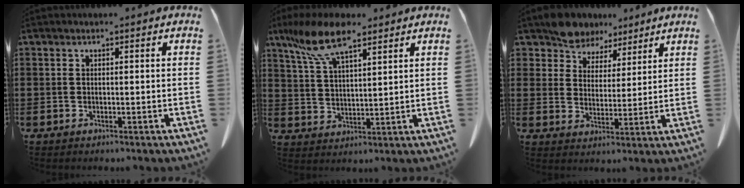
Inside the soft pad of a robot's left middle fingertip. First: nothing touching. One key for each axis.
{"total": 9.6, "fx": 6.6, "fy": 2.9, "fz": 6.3, "tx": -0.146, "ty": -0.008, "tz": 0.120}
{"total": 7.1, "fx": 6.3, "fy": 3.3, "fz": 0.7, "tx": -0.047, "ty": -0.018, "tz": 0.121}